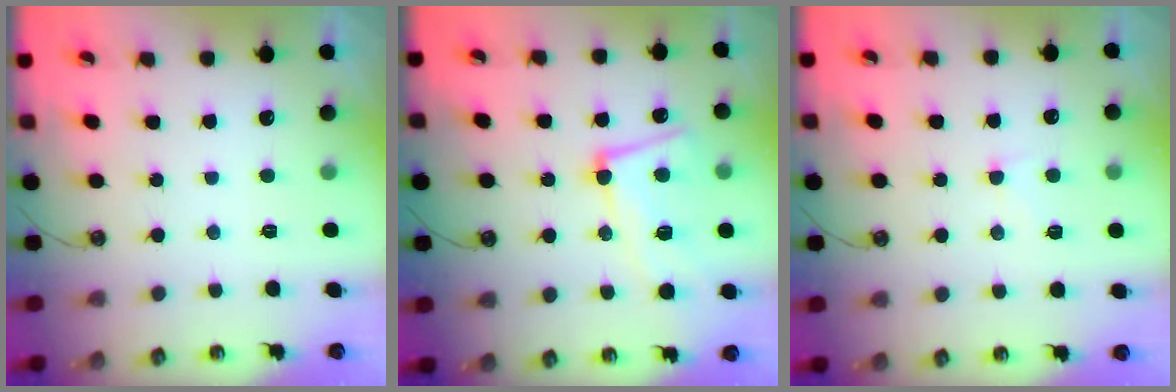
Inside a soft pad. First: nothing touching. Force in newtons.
{"total": 11.4, "press": 11.3, "slide": 1.9}
{"total": 0.9, "press": 0.6, "slide": 0.7}